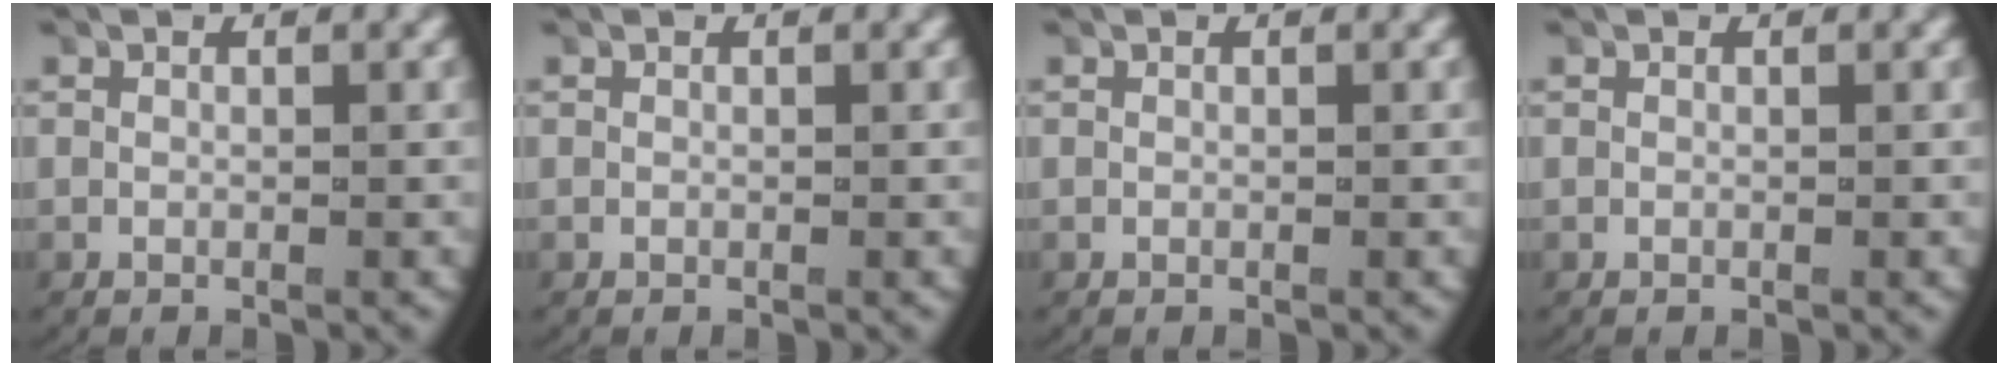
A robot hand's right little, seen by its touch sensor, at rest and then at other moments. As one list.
[{"total": 0.0}, {"total": 0.0}, {"total": 0.0}]